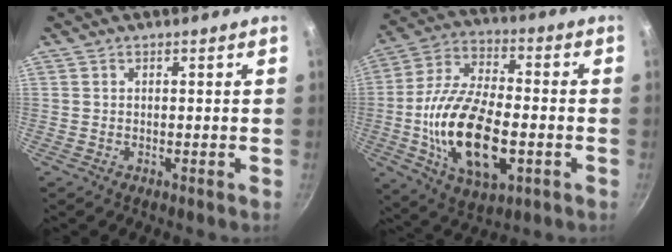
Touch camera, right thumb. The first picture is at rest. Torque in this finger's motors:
{"motor_torque": [-0.04, 1.53, 1.95, -0.82, 0.69]}